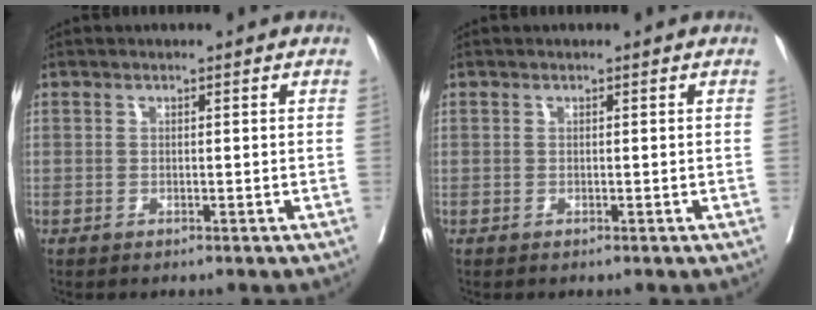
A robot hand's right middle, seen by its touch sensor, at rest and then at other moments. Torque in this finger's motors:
{"motor_torque": [-0.16, -0.06, 0.00, 0.01]}